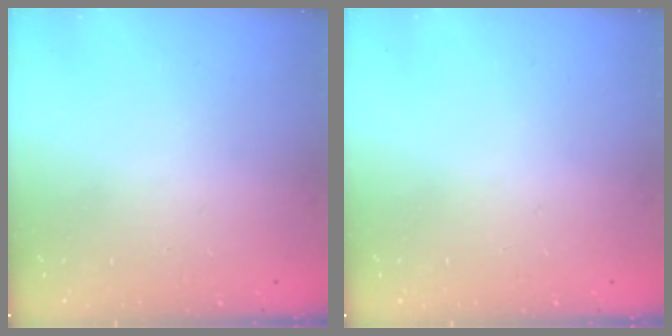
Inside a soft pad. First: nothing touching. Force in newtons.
{"total": 0.0}